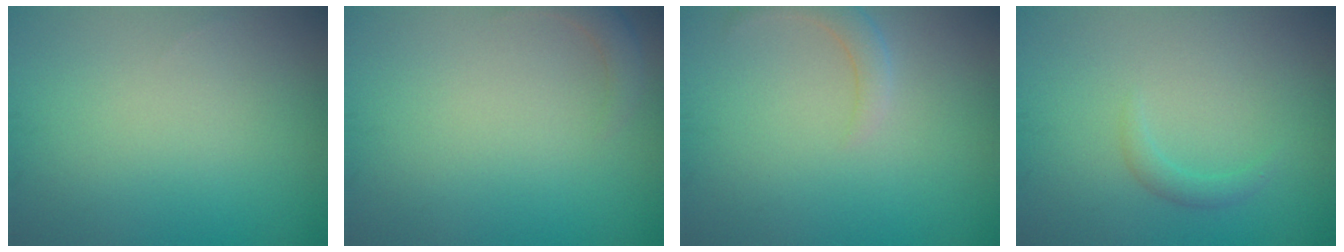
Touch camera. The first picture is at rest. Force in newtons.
{"total": 1.6, "press": 1.6, "slide": 0.3}
{"total": 1.9, "press": 1.8, "slide": 0.1}
{"total": 1.0, "press": 1.0, "slide": 0.1}